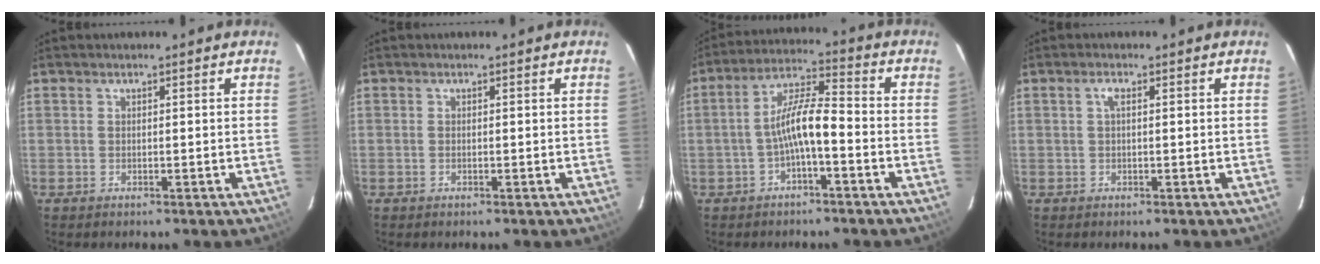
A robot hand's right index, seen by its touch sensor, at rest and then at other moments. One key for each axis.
{"total": 0.0}
{"total": 7.6, "fx": -2.8, "fy": 1.5, "fz": 6.9, "tx": -0.142, "ty": 0.019, "tz": -0.050}
{"total": 1.3, "fx": 0.3, "fy": 0.3, "fz": 1.3, "tx": -0.025, "ty": 0.005, "tz": 0.002}